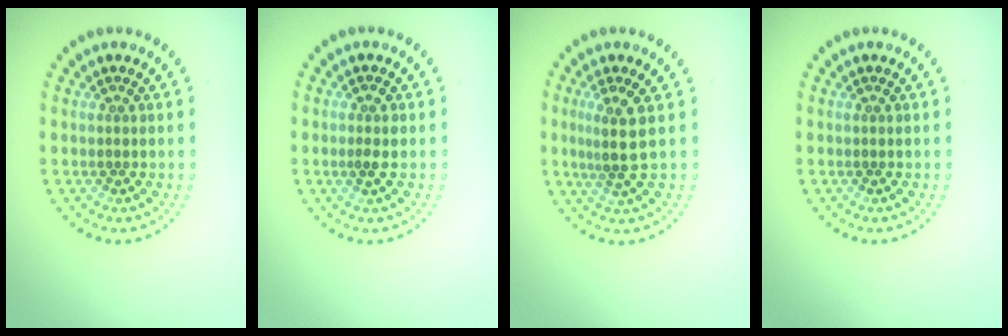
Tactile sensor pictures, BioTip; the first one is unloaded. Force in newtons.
{"total": 1.2, "press": 1.1, "slide": 0.4}
{"total": 2.8, "press": 2.1, "slide": 1.8}
{"total": 0.0}